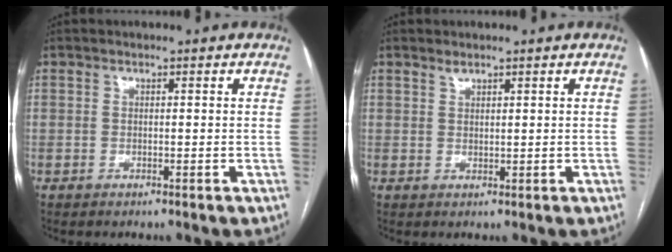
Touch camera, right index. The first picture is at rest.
{"total": 0.9, "force": [0.9, 0.2, 0.2], "torque": [-0.004, -0.002, 0.017]}